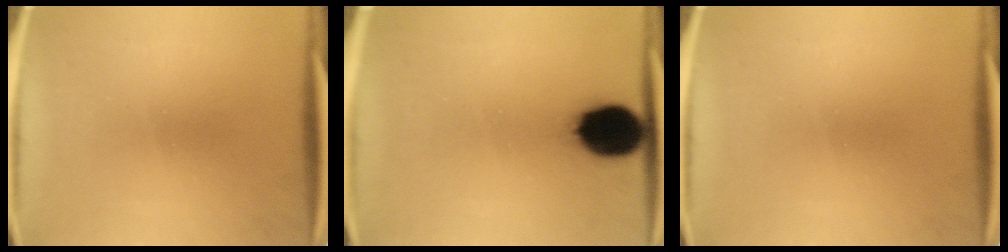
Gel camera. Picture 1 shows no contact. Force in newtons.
{"total": 14.0}
{"total": 0.0}